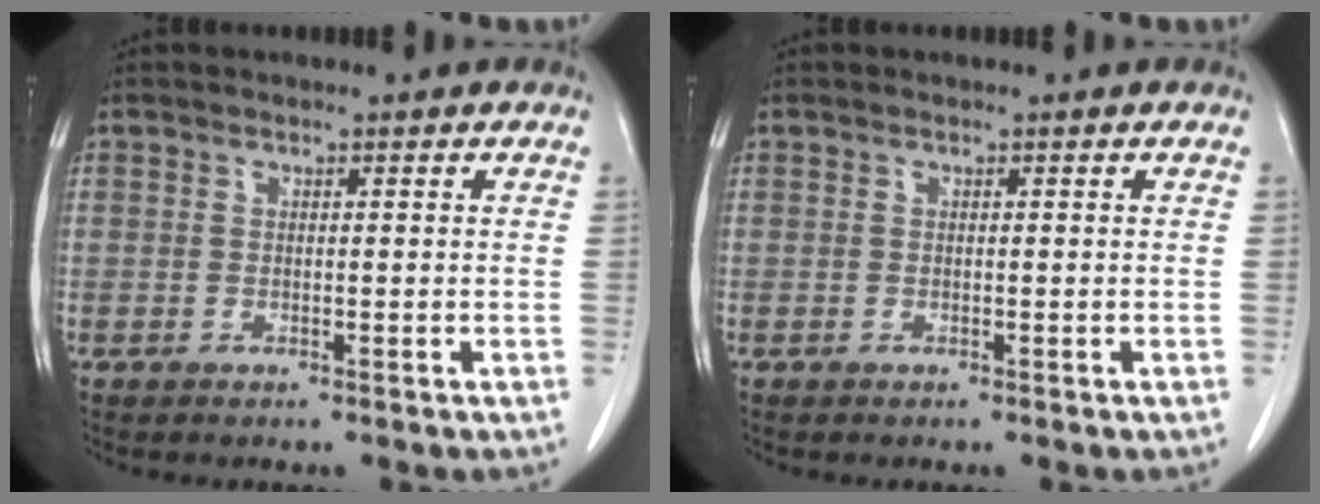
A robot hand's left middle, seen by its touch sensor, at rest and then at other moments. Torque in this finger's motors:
{"motor_torque": [0.00, 0.00, -0.02, 0.00]}